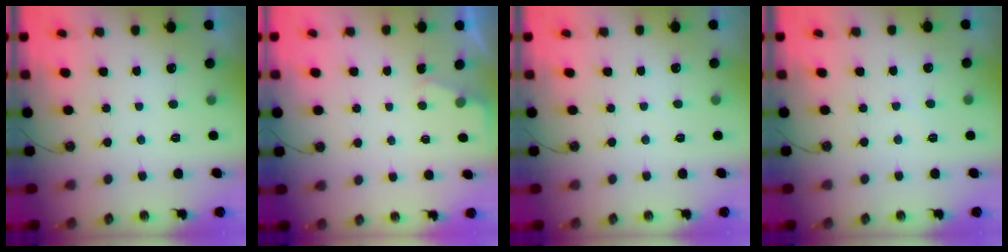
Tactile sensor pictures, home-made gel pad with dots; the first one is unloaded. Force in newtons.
{"total": 1.8, "press": 1.8, "slide": 0.3}
{"total": 1.8, "press": 1.8, "slide": 0.4}
{"total": 5.4, "press": 5.4, "slide": 0.7}